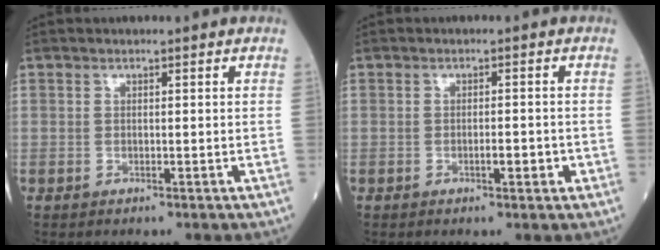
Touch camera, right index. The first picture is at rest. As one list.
[{"total": 2.1, "force": [-0.7, 0.6, 1.9], "torque": [-0.033, 0.000, -0.006]}]